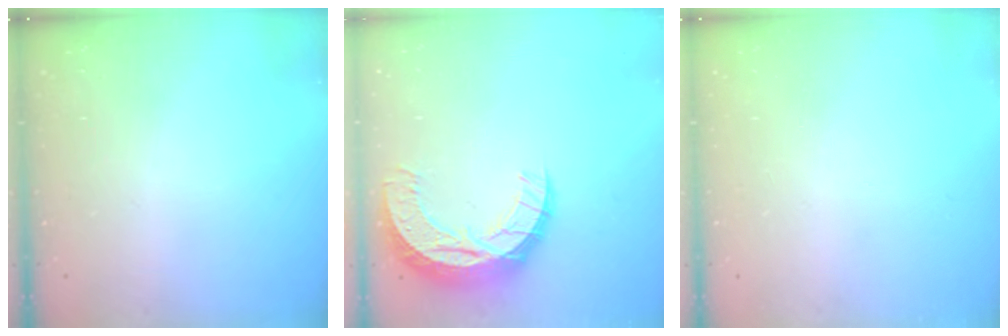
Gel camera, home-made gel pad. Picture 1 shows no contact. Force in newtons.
{"total": 13.7, "press": 13.7, "slide": 0.9}
{"total": 0.0}